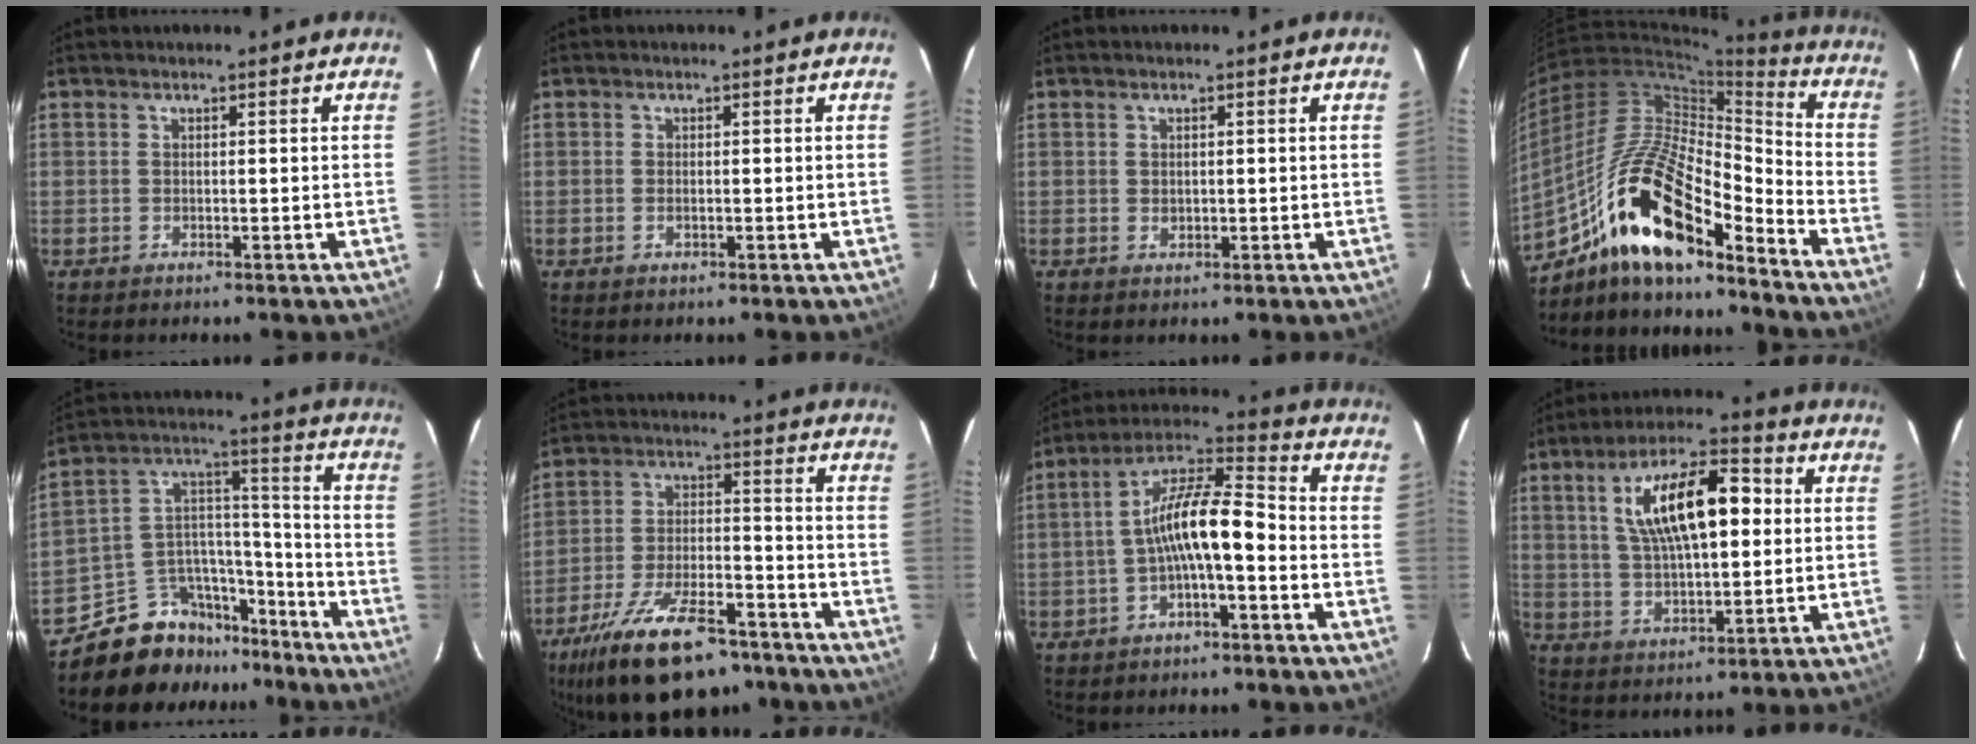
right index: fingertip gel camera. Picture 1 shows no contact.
{"total": 1.1, "force": [-0.3, 0.6, 0.8], "torque": [-0.015, 0.001, -0.006]}
{"total": 1.2, "force": [0.1, 1.1, 0.6], "torque": [-0.008, 0.002, 0.002]}
{"total": 20.1, "force": [-13.5, 6.3, 13.5], "torque": [-0.253, 0.005, -0.252]}
{"total": 15.1, "force": [-12.6, 7.8, 3.1], "torque": [-0.062, 0.077, -0.203]}
{"total": 22.0, "force": [-16.2, 8.7, 12.2], "torque": [-0.234, -0.017, -0.249]}
{"total": 10.7, "force": [-2.8, 2.9, 9.9], "torque": [-0.186, 0.025, -0.051]}
{"total": 15.7, "force": [3.6, 6.2, 14.0], "torque": [-0.243, 0.027, 0.064]}